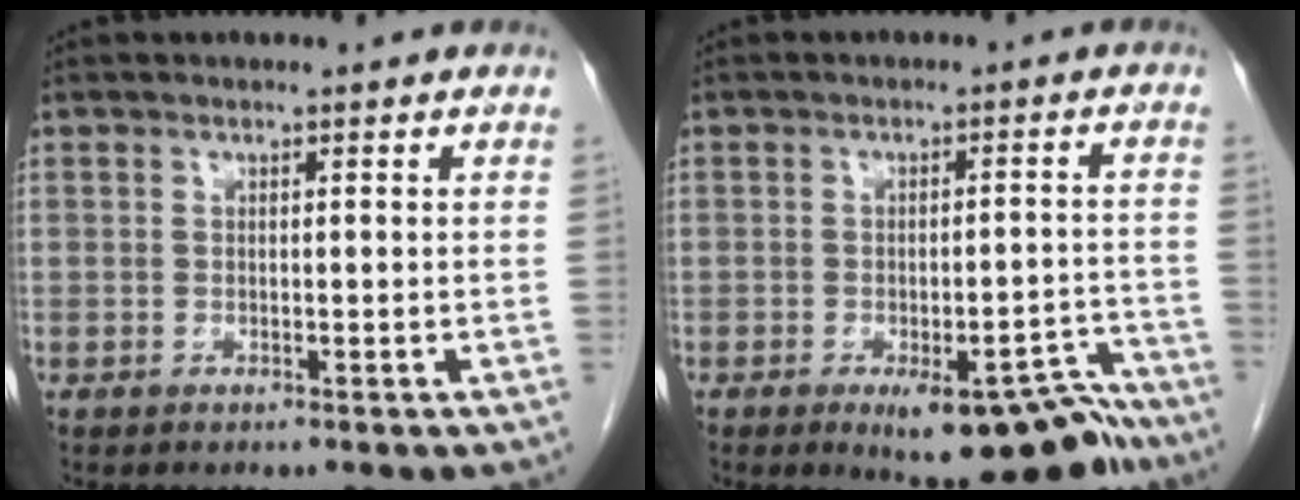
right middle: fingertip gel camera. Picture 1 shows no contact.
{"total": 12.2, "force": [-9.3, 3.6, 7.0], "torque": [-0.039, 0.019, -0.121]}